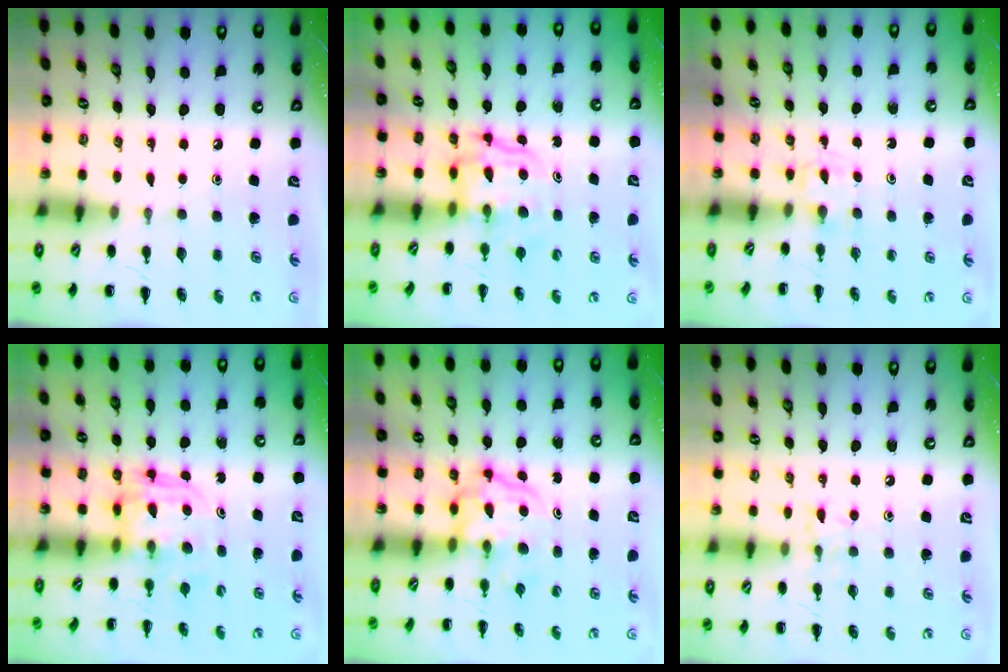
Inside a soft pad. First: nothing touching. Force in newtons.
{"total": 3.5, "press": 3.5, "slide": 0.3}
{"total": 2.3, "press": 2.1, "slide": 0.8}
{"total": 3.8, "press": 3.8, "slide": 0.3}
{"total": 3.8, "press": 3.7, "slide": 0.4}
{"total": 6.3, "press": 6.2, "slide": 1.3}